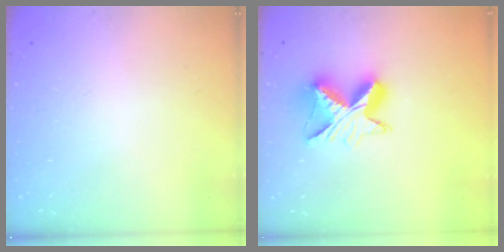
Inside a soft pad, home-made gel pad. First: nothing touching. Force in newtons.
{"total": 10.4, "press": 10.4, "slide": 0.7}